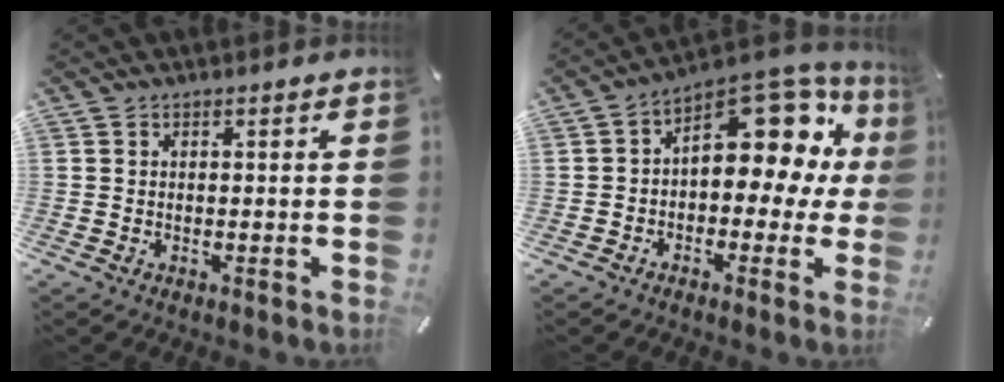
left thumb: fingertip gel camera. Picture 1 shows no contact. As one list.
[{"total": 14.3, "force": [6.4, 8.2, 9.7], "torque": [-0.121, -0.060, 0.108]}]